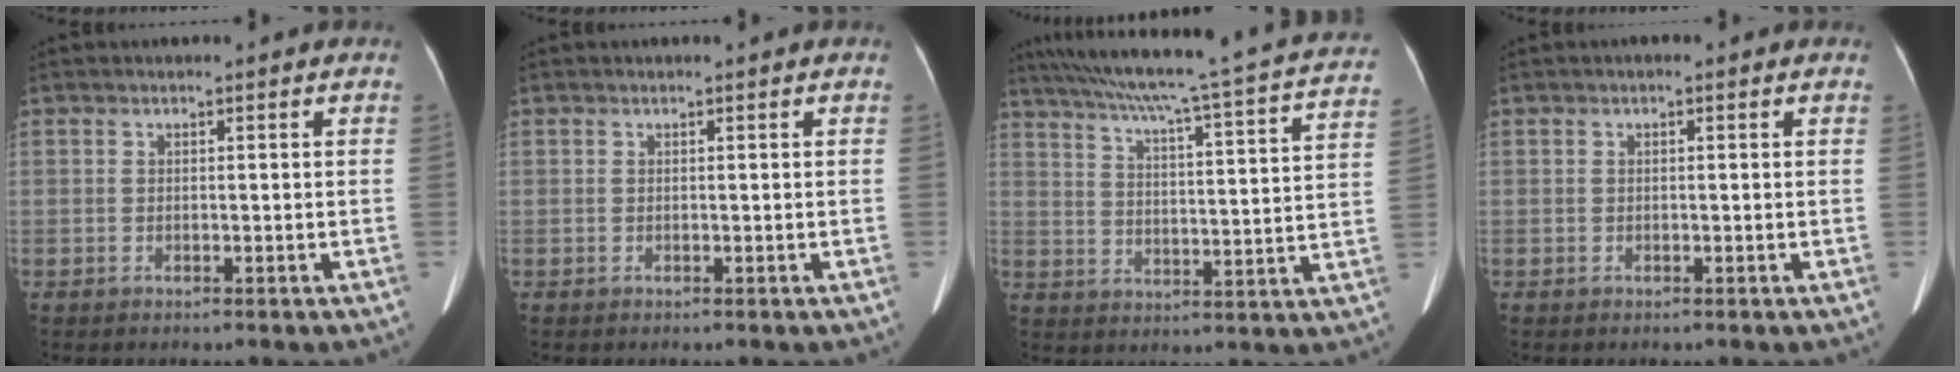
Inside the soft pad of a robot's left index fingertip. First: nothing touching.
{"total": 0.0}
{"total": 27.3, "force": [23.3, 1.1, 14.2], "torque": [-0.224, -0.027, 0.294]}
{"total": 0.0}